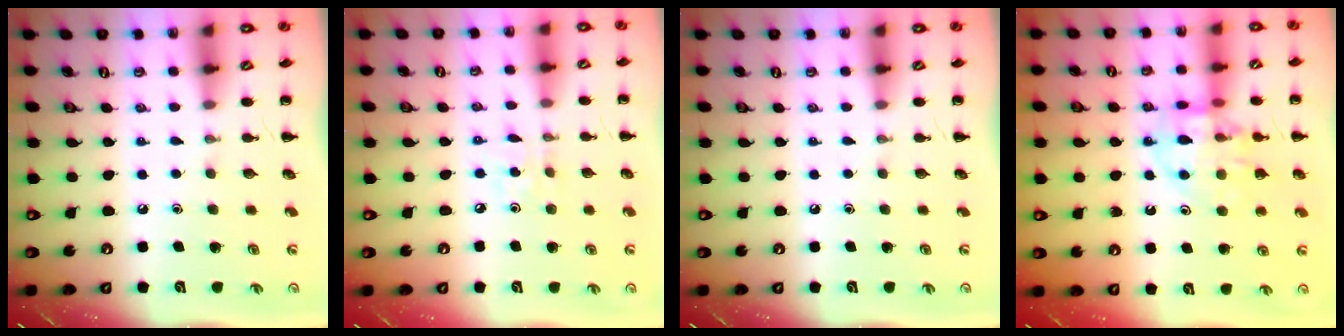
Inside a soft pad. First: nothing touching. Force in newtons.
{"total": 2.6, "press": 2.5, "slide": 0.8}
{"total": 0.0}
{"total": 13.5, "press": 13.4, "slide": 1.6}